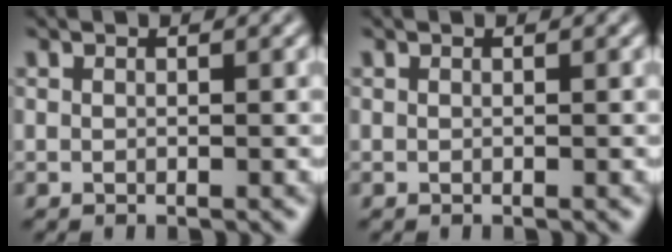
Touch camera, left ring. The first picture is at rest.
{"total": 0.0}